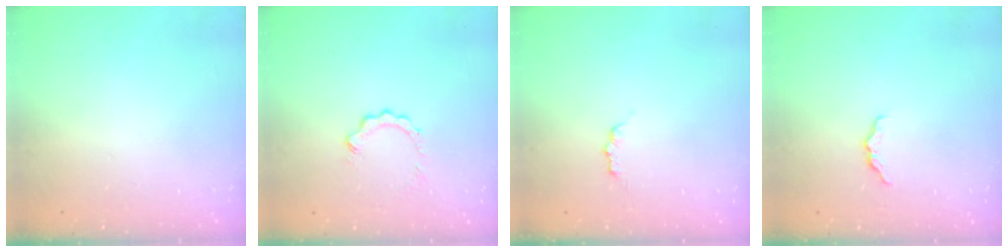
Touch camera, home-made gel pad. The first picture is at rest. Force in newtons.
{"total": 2.6, "press": 2.6, "slide": 0.3}
{"total": 2.1, "press": 2.0, "slide": 0.3}
{"total": 3.2, "press": 3.2, "slide": 0.5}